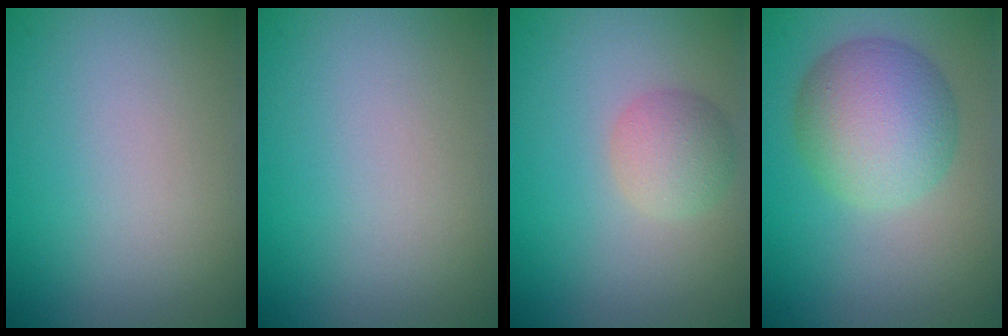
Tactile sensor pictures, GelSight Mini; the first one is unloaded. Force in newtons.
{"total": 0.0}
{"total": 2.7, "press": 2.6, "slide": 0.2}
{"total": 6.9, "press": 6.9, "slide": 0.2}